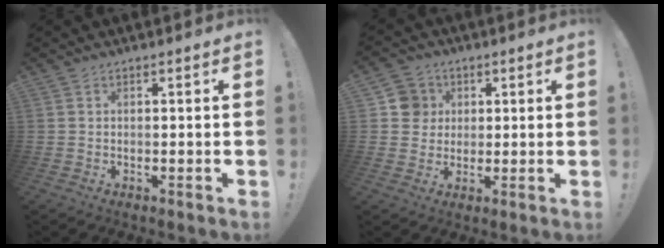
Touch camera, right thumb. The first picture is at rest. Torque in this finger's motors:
{"motor_torque": [0.19, 1.08, 0.27, -0.21, -0.03]}